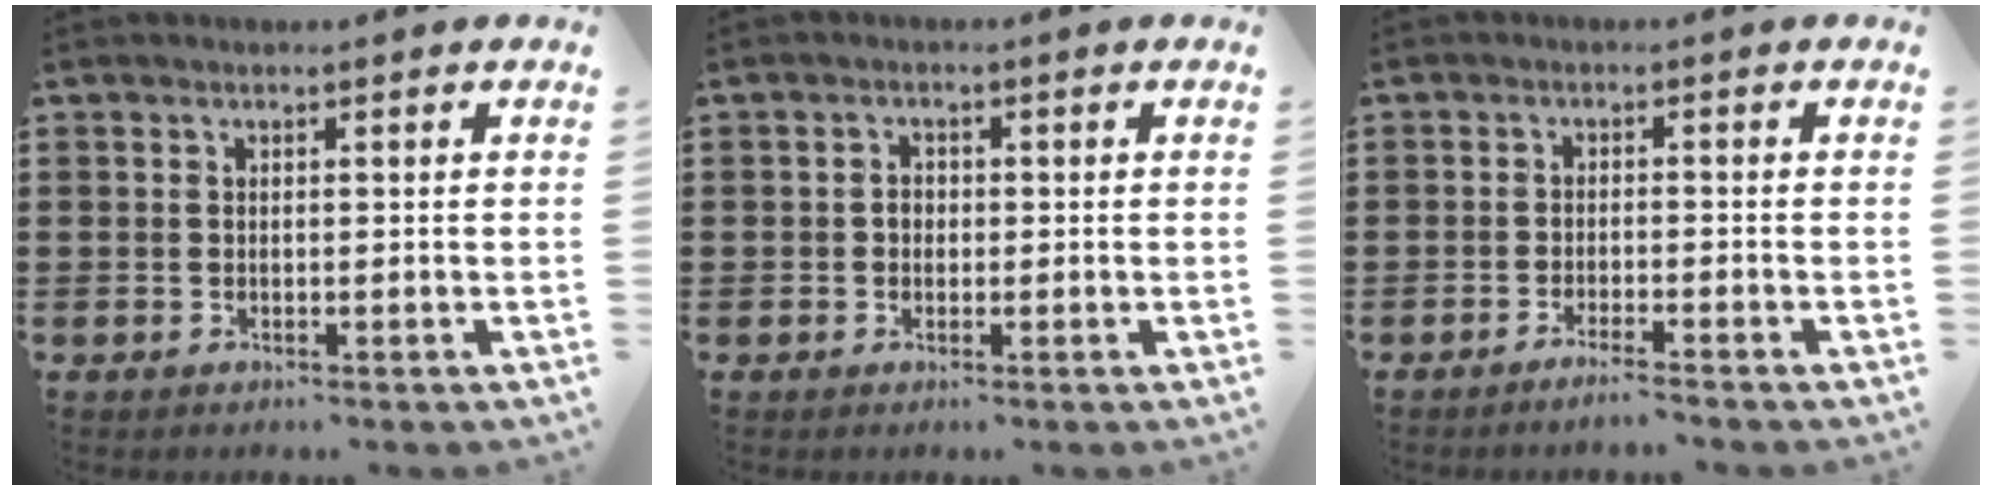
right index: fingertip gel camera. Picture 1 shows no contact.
{"total": 1.5, "force": [-0.2, 1.1, 0.9], "torque": [-0.019, 0.004, -0.006]}
{"total": 2.0, "force": [-1.9, -0.3, 0.8], "torque": [-0.013, -0.001, -0.036]}